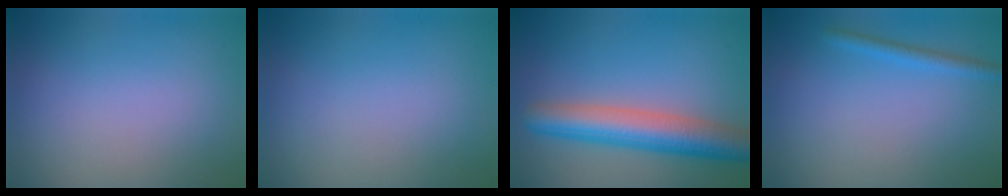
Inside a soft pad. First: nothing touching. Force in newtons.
{"total": 0.0}
{"total": 6.6, "press": 6.6, "slide": 0.1}
{"total": 1.5, "press": 1.4, "slide": 0.1}